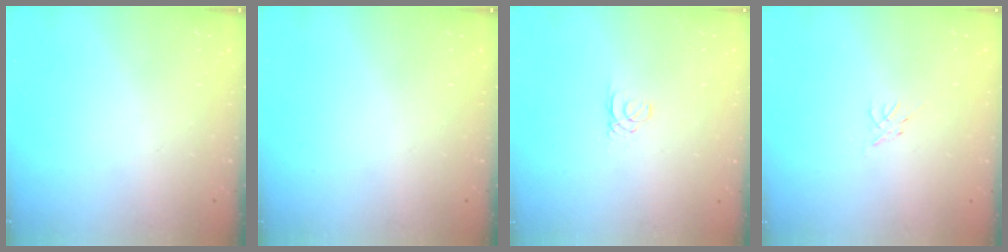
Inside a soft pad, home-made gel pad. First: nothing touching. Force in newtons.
{"total": 0.0}
{"total": 0.6, "press": 0.6, "slide": 0.1}
{"total": 0.5, "press": 0.4, "slide": 0.3}